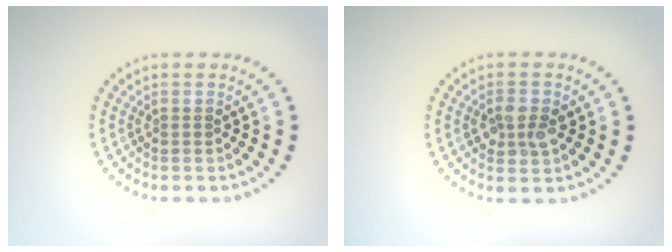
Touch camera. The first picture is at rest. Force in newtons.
{"total": 2.4, "press": 2.4, "slide": 0.1}